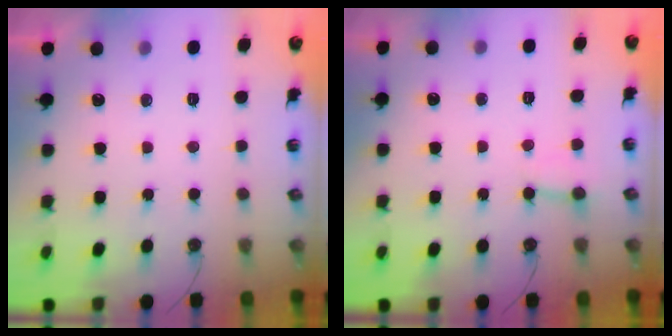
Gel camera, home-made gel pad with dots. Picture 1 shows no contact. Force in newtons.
{"total": 2.8, "press": 2.8, "slide": 0.3}